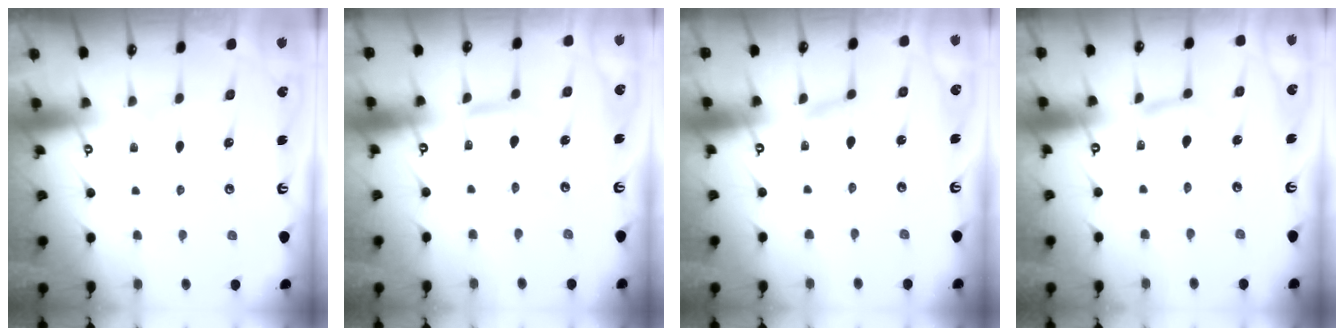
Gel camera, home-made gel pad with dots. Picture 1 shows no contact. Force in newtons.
{"total": 6.9, "press": 6.9, "slide": 0.6}
{"total": 2.4, "press": 2.4, "slide": 0.3}
{"total": 4.6, "press": 4.5, "slide": 0.4}